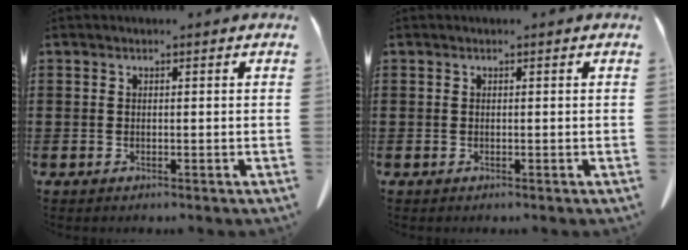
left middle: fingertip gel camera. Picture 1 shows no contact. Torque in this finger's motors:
{"motor_torque": [-2.14, 0.00, 0.00, -0.01]}